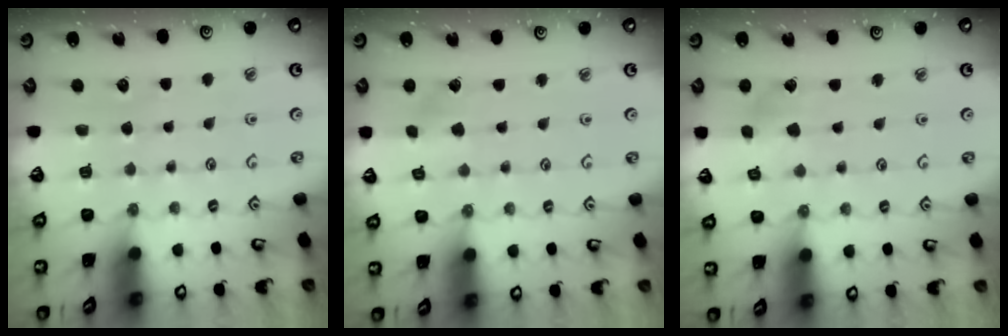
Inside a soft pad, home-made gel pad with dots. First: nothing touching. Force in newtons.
{"total": 2.7, "press": 2.7, "slide": 0.2}
{"total": 2.8, "press": 2.8, "slide": 0.3}